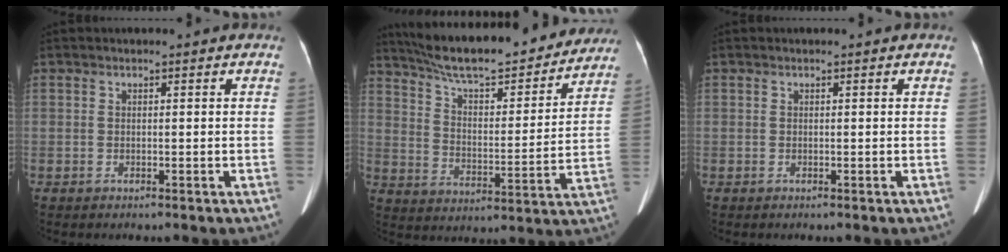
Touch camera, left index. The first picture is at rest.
{"total": 24.3, "force": [21.4, 4.8, 10.4], "torque": [-0.165, 0.000, 0.304]}
{"total": 0.0}